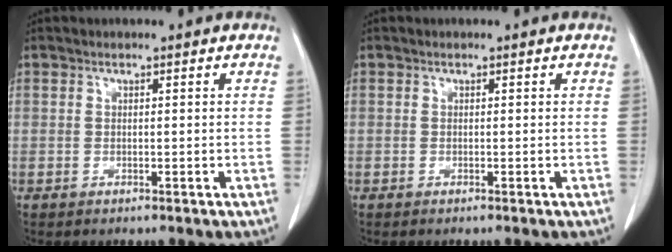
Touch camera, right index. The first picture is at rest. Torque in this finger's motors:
{"motor_torque": [0.09, -0.05, 0.02, 0.02]}